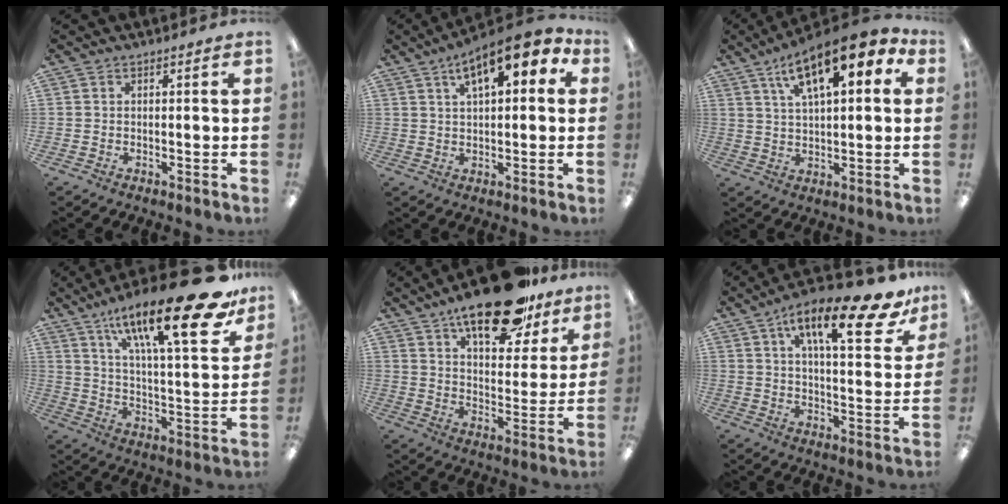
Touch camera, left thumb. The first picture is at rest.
{"total": 12.1, "force": [6.4, 4.9, 9.0], "torque": [-0.130, -0.020, 0.105]}
{"total": 15.4, "force": [8.3, 5.6, 11.7], "torque": [-0.184, -0.027, 0.136]}
{"total": 27.2, "force": [17.0, 7.6, 19.8], "torque": [-0.303, -0.104, 0.270]}
{"total": 21.9, "force": [15.6, 8.7, 12.7], "torque": [-0.181, -0.085, 0.259]}
{"total": 19.5, "force": [11.3, 6.5, 14.6], "torque": [-0.219, -0.054, 0.175]}